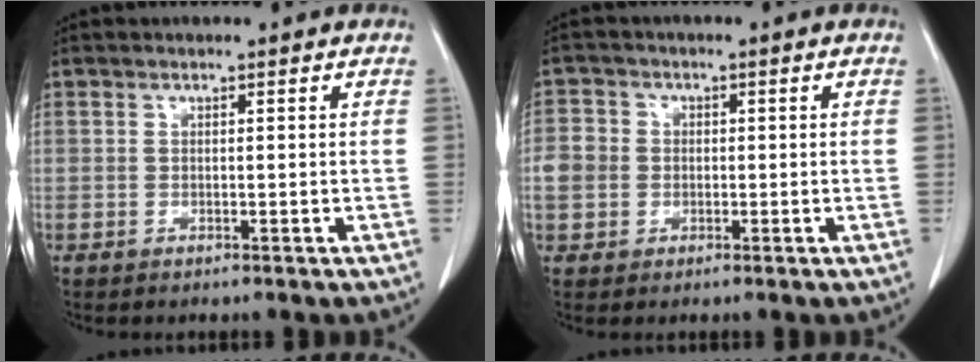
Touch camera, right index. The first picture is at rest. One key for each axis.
{"total": 4.7, "fx": -0.4, "fy": 4.4, "fz": 1.7, "tx": -0.039, "ty": 0.015, "tz": -0.008}